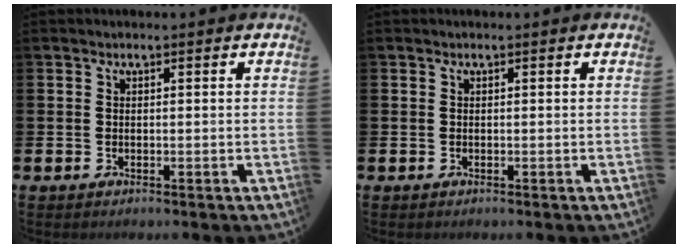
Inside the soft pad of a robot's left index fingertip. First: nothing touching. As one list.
[{"total": 0.0}]